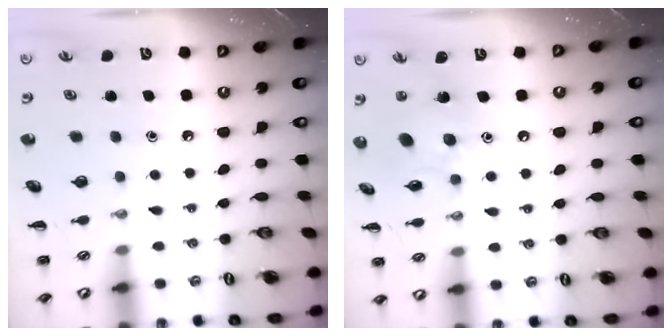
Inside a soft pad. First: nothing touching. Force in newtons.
{"total": 9.6, "press": 9.6, "slide": 0.9}